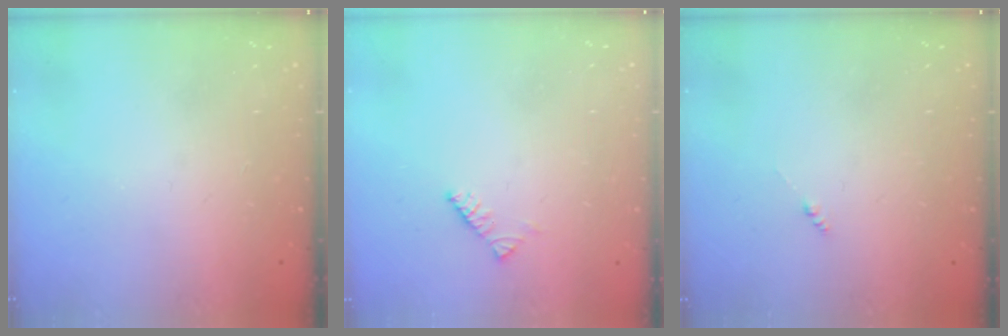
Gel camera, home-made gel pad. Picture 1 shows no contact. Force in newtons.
{"total": 2.9, "press": 2.9, "slide": 0.5}
{"total": 0.0}